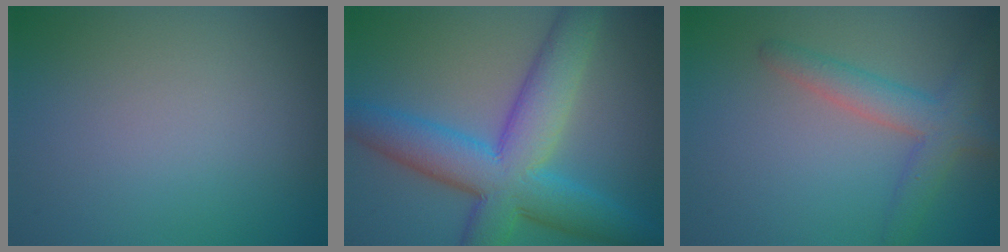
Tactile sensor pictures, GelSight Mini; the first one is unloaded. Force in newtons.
{"total": 10.2, "press": 10.2, "slide": 0.1}
{"total": 3.6, "press": 3.5, "slide": 0.2}